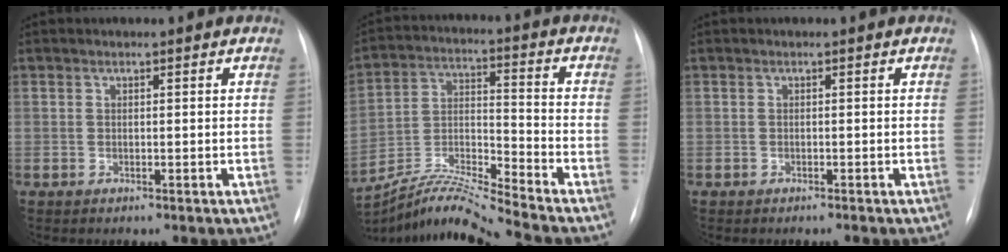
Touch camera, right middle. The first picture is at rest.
{"total": 11.5, "force": [-10.9, -2.3, 2.9], "torque": [-0.061, 0.008, -0.203]}
{"total": 0.6, "force": [-0.5, 0.0, 0.2], "torque": [-0.005, -0.001, -0.010]}